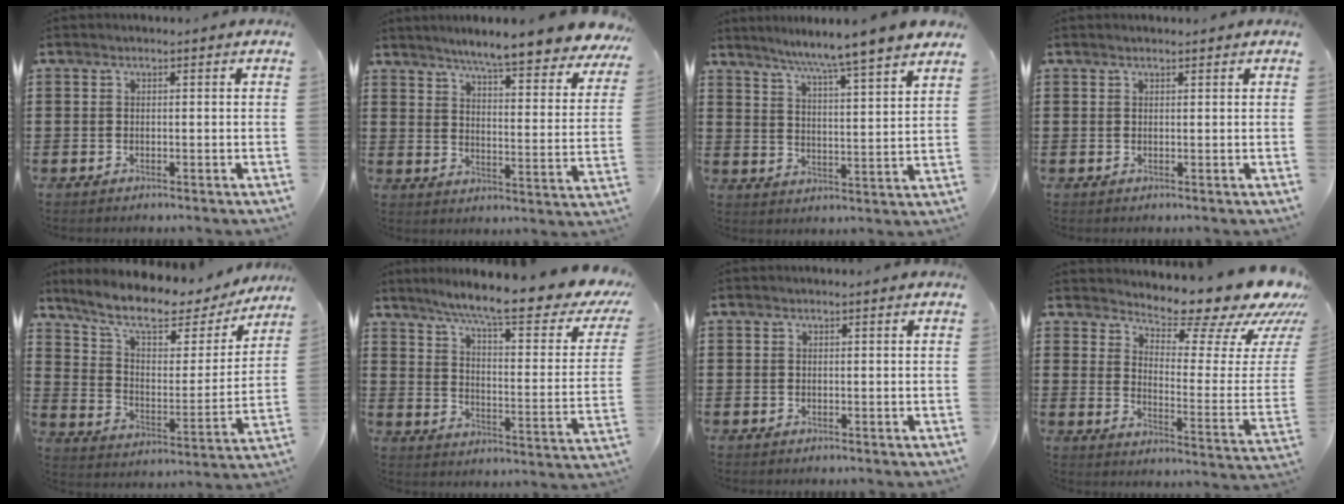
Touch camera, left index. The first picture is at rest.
{"total": 7.0, "force": [6.3, -0.7, 3.0], "torque": [-0.069, -0.053, 0.101]}
{"total": 6.1, "force": [5.4, -1.6, 2.3], "torque": [-0.066, -0.046, 0.085]}
{"total": 0.6, "force": [0.6, 0.1, 0.3], "torque": [-0.006, 0.000, 0.011]}
{"total": 9.3, "force": [7.4, 2.5, 5.0], "torque": [-0.121, -0.041, 0.123]}
{"total": 10.1, "force": [7.9, -0.1, 6.2], "torque": [-0.132, -0.055, 0.124]}
{"total": 0.0}
{"total": 11.9, "force": [10.2, 2.2, 5.8], "torque": [-0.088, -0.093, 0.165]}